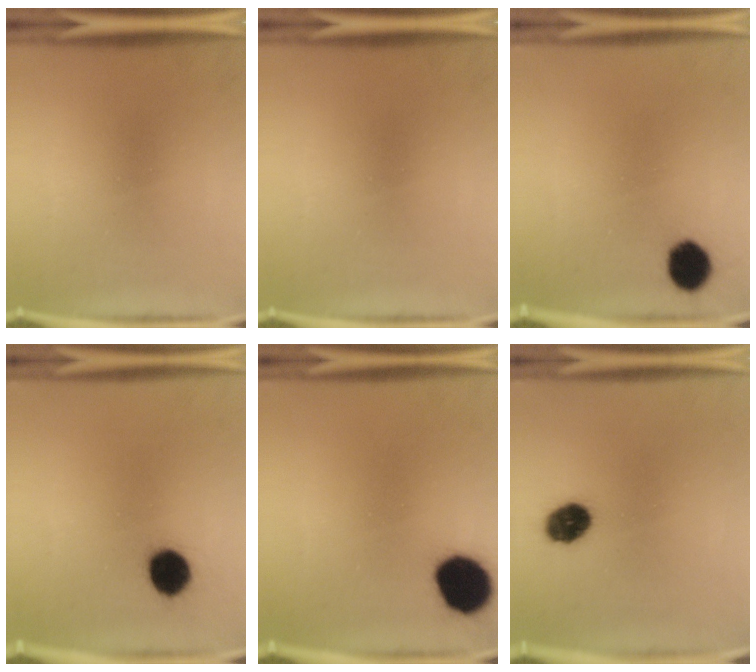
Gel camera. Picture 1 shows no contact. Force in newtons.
{"total": 0.0}
{"total": 6.8}
{"total": 8.0}
{"total": 13.2}
{"total": 7.1}